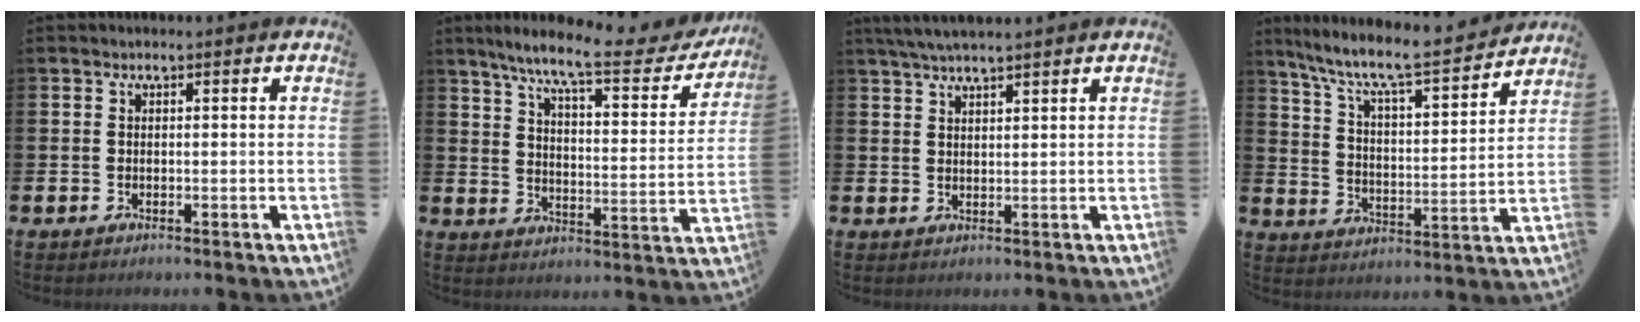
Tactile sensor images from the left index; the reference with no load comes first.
{"total": 9.8, "force": [8.0, 1.6, 5.4], "torque": [-0.123, -0.045, 0.127]}
{"total": 3.6, "force": [3.4, 0.1, 1.3], "torque": [-0.040, -0.001, 0.064]}
{"total": 8.9, "force": [7.9, 1.3, 3.9], "torque": [-0.106, -0.058, 0.128]}